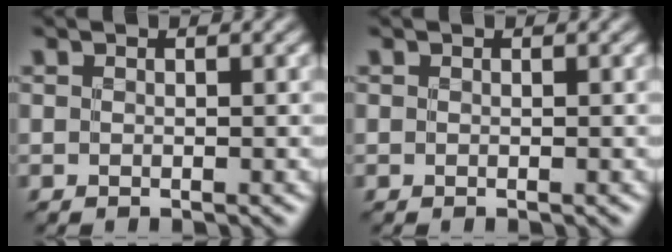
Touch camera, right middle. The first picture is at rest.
{"total": 0.0}